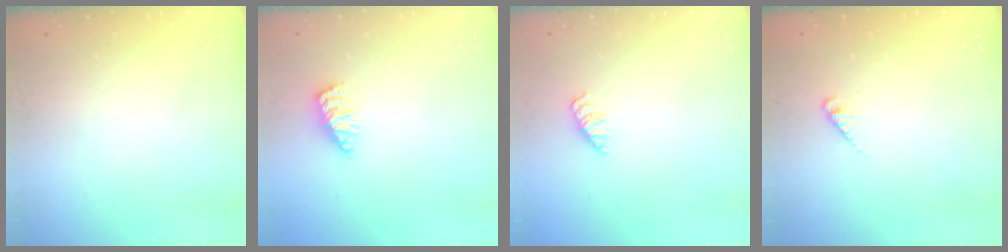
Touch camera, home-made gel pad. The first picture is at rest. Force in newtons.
{"total": 2.8, "press": 2.8, "slide": 0.4}
{"total": 1.4, "press": 1.3, "slide": 0.3}
{"total": 1.8, "press": 1.8, "slide": 0.3}